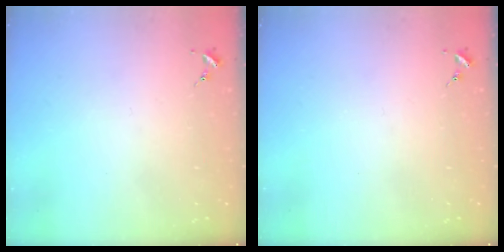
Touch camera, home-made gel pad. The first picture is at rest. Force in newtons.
{"total": 0.0}